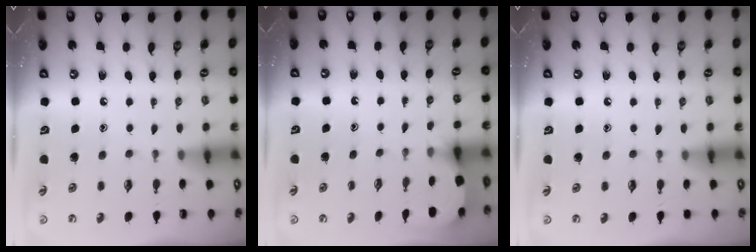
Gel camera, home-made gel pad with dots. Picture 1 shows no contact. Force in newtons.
{"total": 3.0, "press": 3.0, "slide": 0.4}
{"total": 4.2, "press": 4.1, "slide": 0.6}